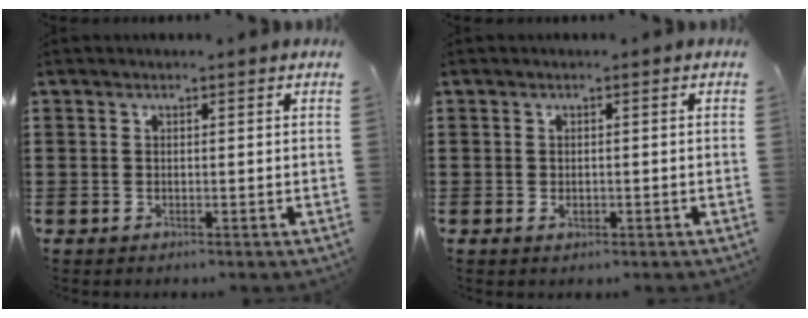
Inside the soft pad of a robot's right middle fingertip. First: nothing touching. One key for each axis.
{"total": 0.9, "fx": -0.3, "fy": 0.5, "fz": 0.7, "tx": -0.014, "ty": -0.001, "tz": -0.005}